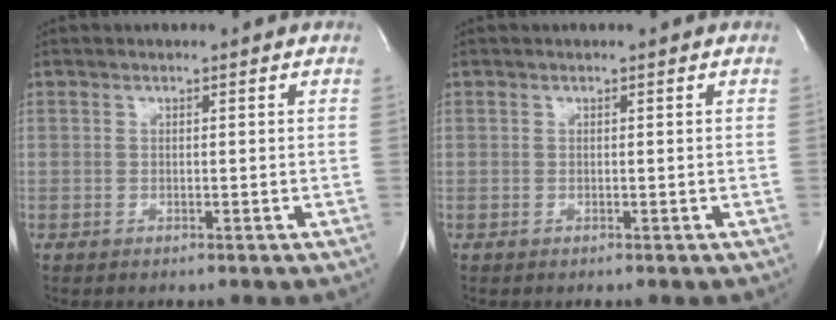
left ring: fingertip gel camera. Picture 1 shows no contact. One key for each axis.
{"total": 0.0}